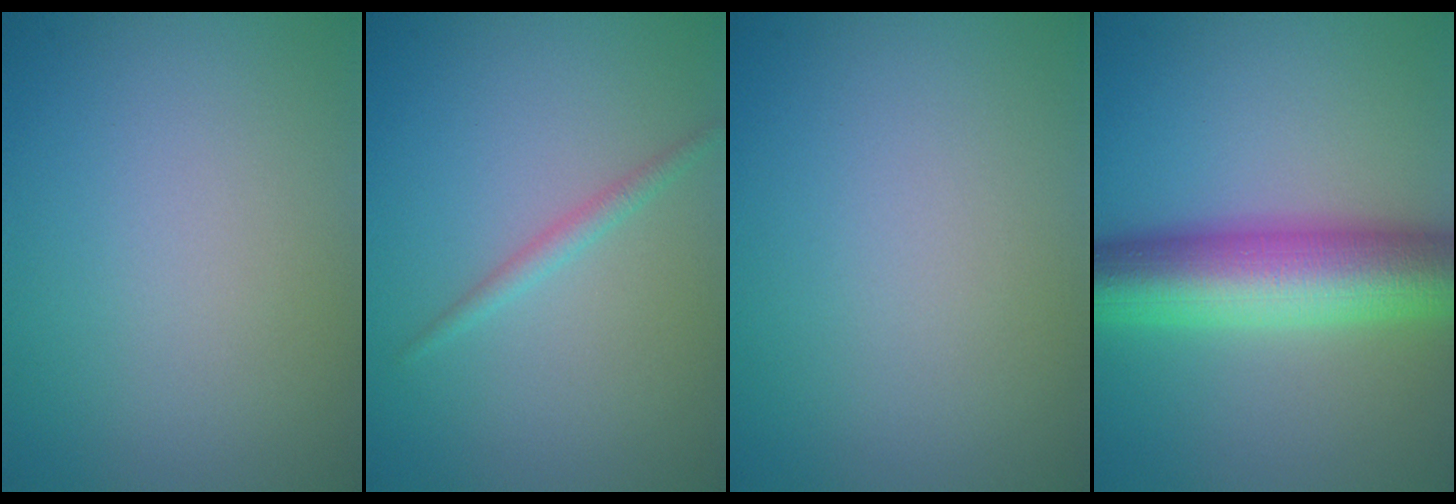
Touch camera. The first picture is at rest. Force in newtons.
{"total": 1.3, "press": 1.3, "slide": 0.0}
{"total": 0.0}
{"total": 9.9, "press": 9.9, "slide": 0.1}